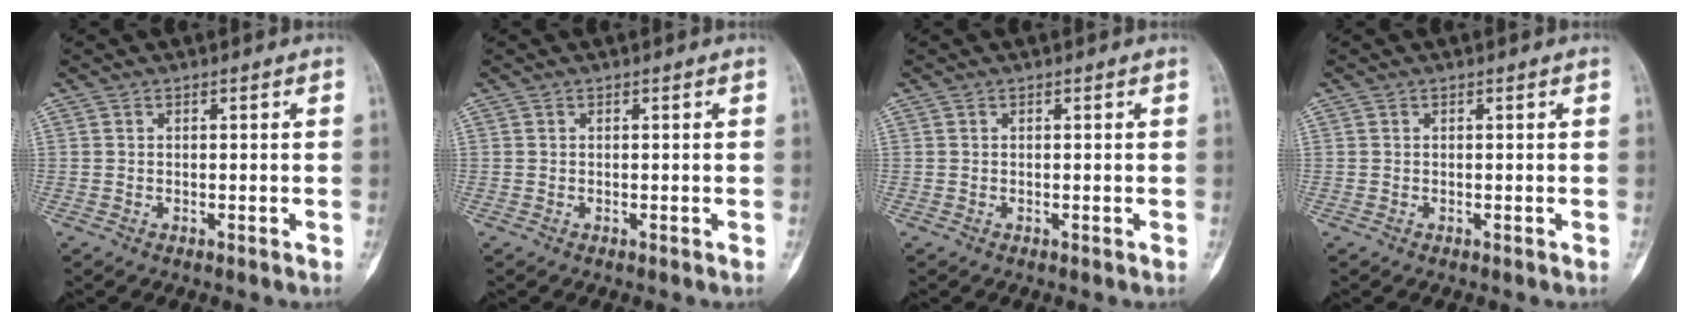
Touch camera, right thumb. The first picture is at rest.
{"total": 0.0}
{"total": 0.0}
{"total": 0.0}